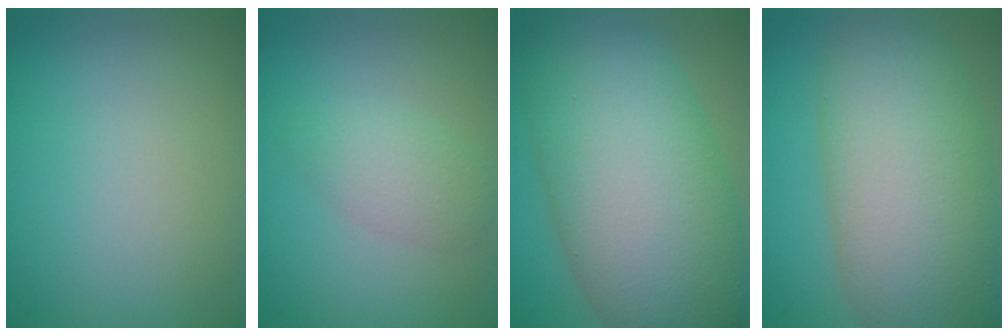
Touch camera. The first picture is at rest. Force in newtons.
{"total": 2.6, "press": 2.6, "slide": 0.2}
{"total": 14.3, "press": 14.3, "slide": 0.6}
{"total": 11.4, "press": 11.3, "slide": 0.8}